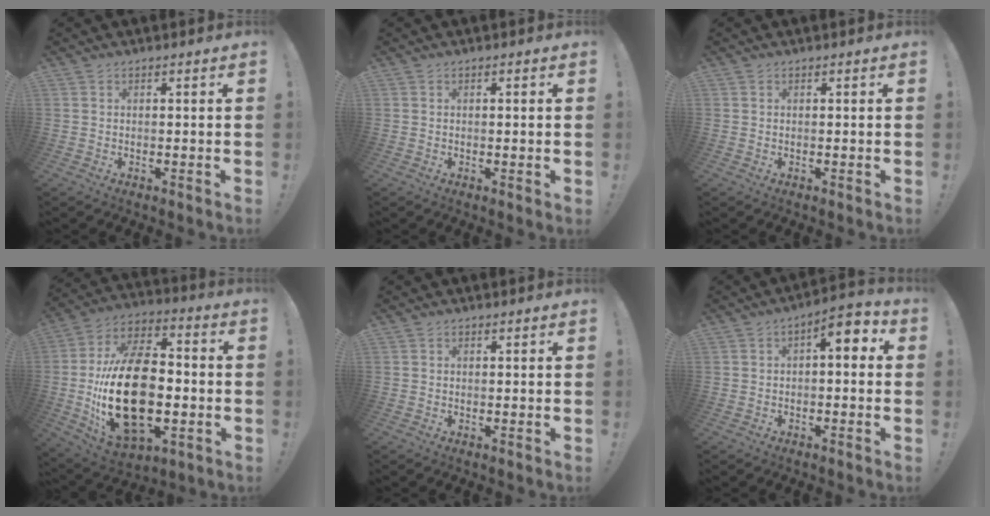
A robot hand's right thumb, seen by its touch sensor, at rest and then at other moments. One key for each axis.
{"total": 0.8, "fx": 0.0, "fy": -0.1, "fz": 0.8, "tx": -0.014, "ty": -0.002, "tz": -0.002}
{"total": 0.0}
{"total": 28.7, "fx": -3.9, "fy": 16.9, "fz": 22.9, "tx": -0.449, "ty": 0.021, "tz": -0.057}
{"total": 0.0}
{"total": 5.7, "fx": 0.8, "fy": 2.5, "fz": 5.1, "tx": -0.072, "ty": -0.007, "tz": 0.008}